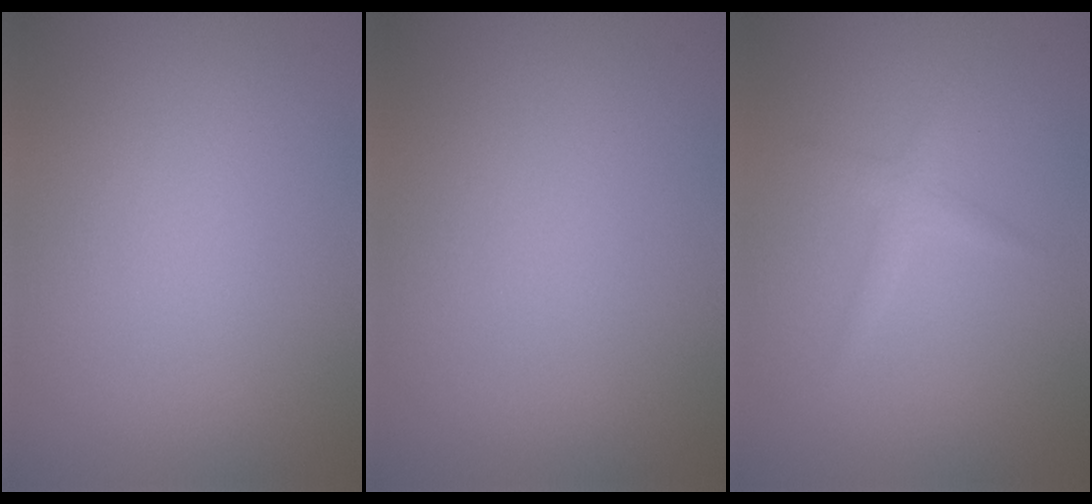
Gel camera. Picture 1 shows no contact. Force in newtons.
{"total": 0.0}
{"total": 1.3, "press": 1.3, "slide": 0.0}